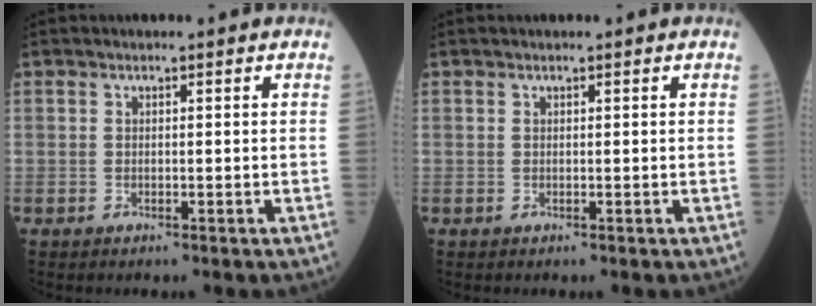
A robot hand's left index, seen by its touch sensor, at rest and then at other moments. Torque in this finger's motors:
{"motor_torque": [-0.20, 0.21, -0.01, 0.00]}